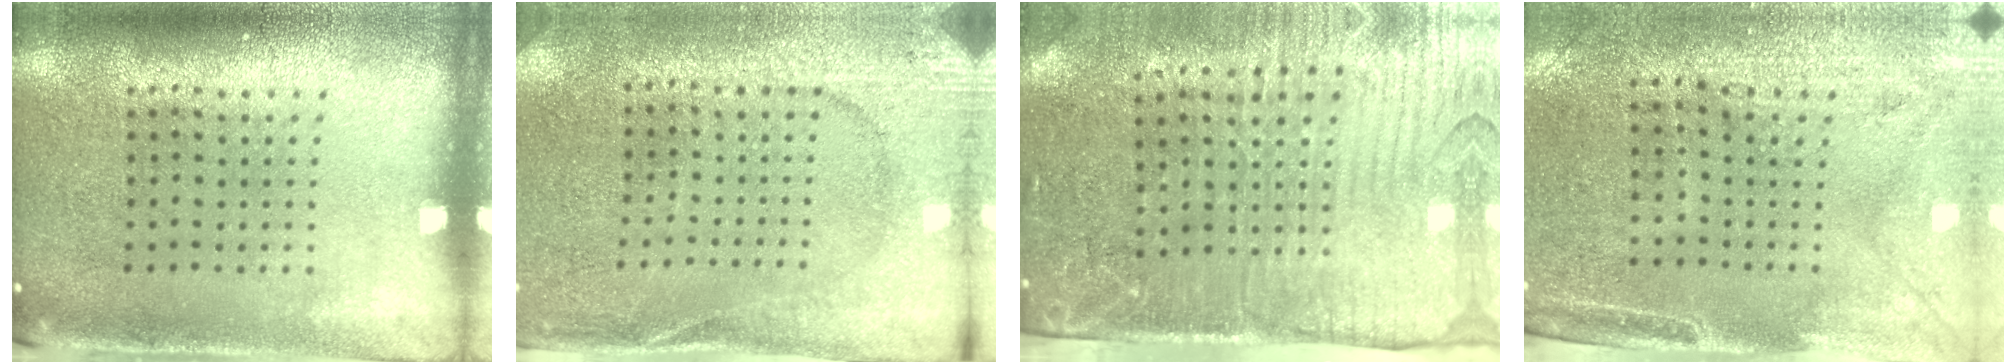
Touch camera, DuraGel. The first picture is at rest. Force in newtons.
{"total": 2.6, "press": 2.6, "slide": 0.4}
{"total": 4.3, "press": 3.6, "slide": 2.3}
{"total": 3.0, "press": 2.5, "slide": 1.5}